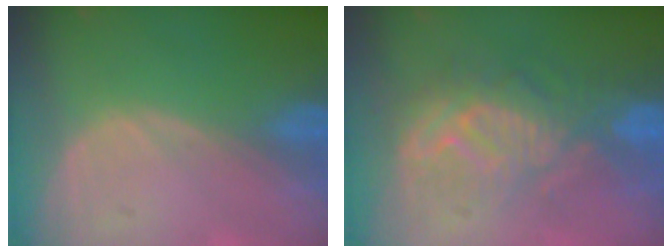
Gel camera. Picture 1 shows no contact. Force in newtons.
{"total": 9.0, "press": 8.9, "slide": 1.0}